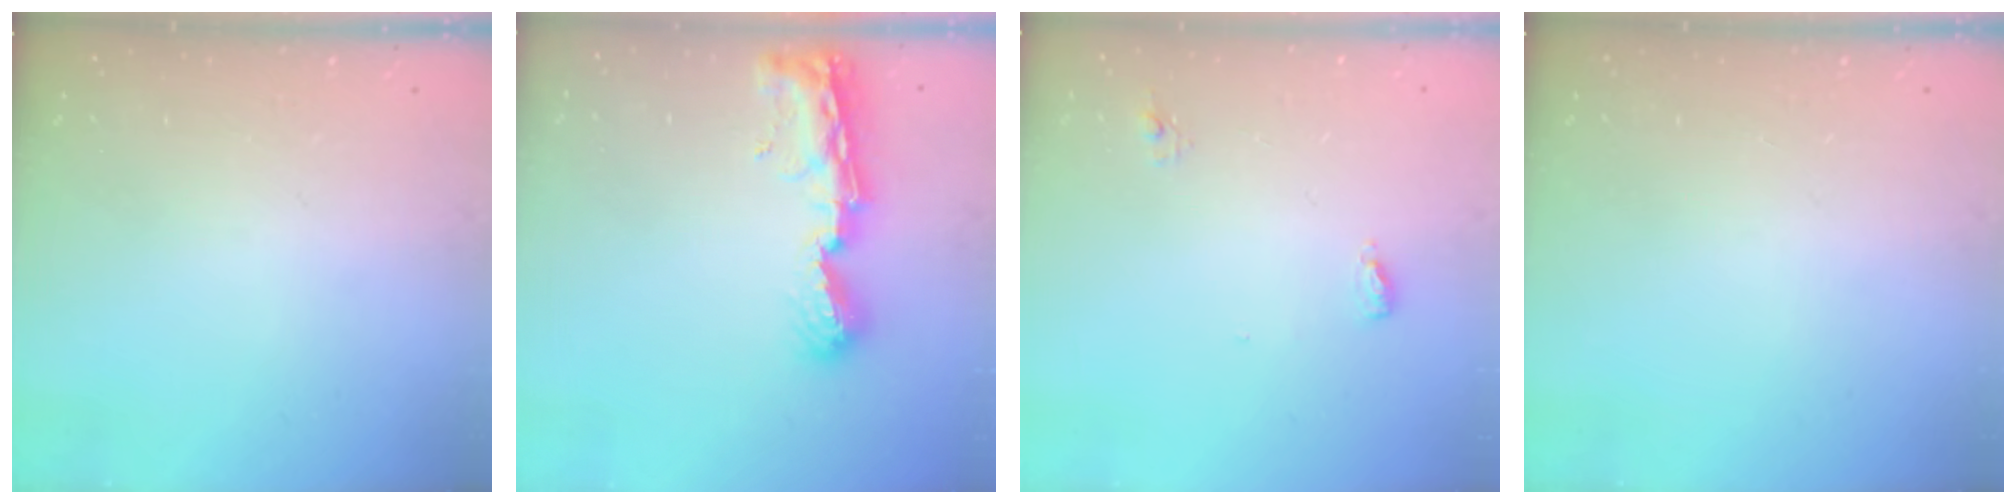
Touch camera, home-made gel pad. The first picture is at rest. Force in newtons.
{"total": 9.3, "press": 9.3, "slide": 1.0}
{"total": 4.7, "press": 4.5, "slide": 1.1}
{"total": 0.0}